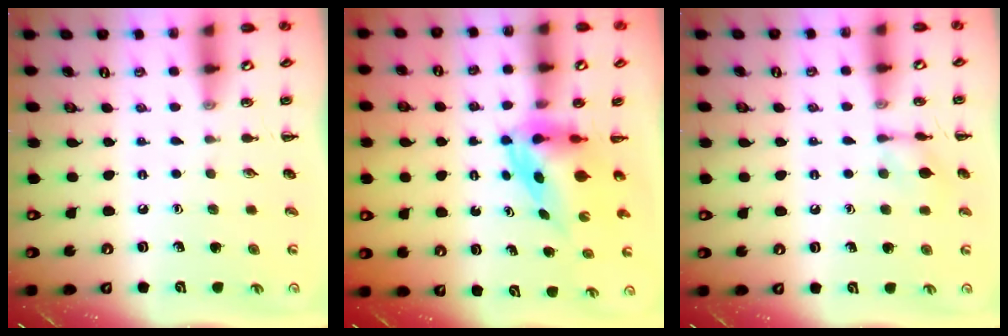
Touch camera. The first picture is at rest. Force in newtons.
{"total": 3.7, "press": 3.6, "slide": 1.0}
{"total": 6.8, "press": 6.8, "slide": 0.8}